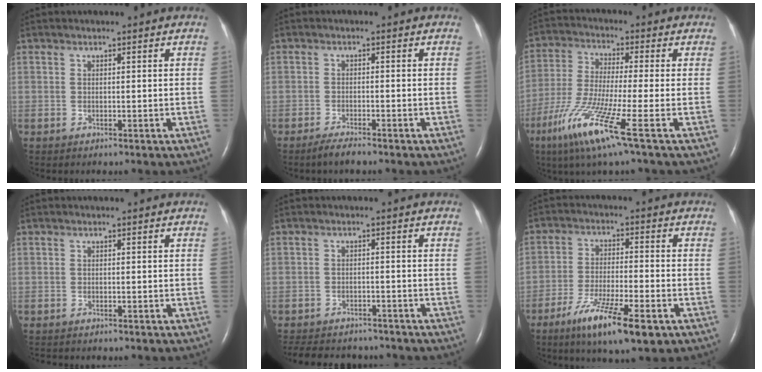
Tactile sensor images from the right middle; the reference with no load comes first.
{"total": 2.5, "force": [-2.1, 0.1, 1.3], "torque": [-0.037, -0.007, -0.039]}
{"total": 11.8, "force": [-5.8, -0.8, 10.3], "torque": [-0.213, -0.036, -0.113]}
{"total": 1.5, "force": [-1.4, 0.4, 0.5], "torque": [-0.011, -0.004, -0.017]}
{"total": 12.5, "force": [-11.0, 4.6, 3.9], "torque": [-0.091, -0.001, -0.143]}
{"total": 11.3, "force": [-6.3, 1.7, 9.2], "torque": [-0.166, -0.023, -0.102]}